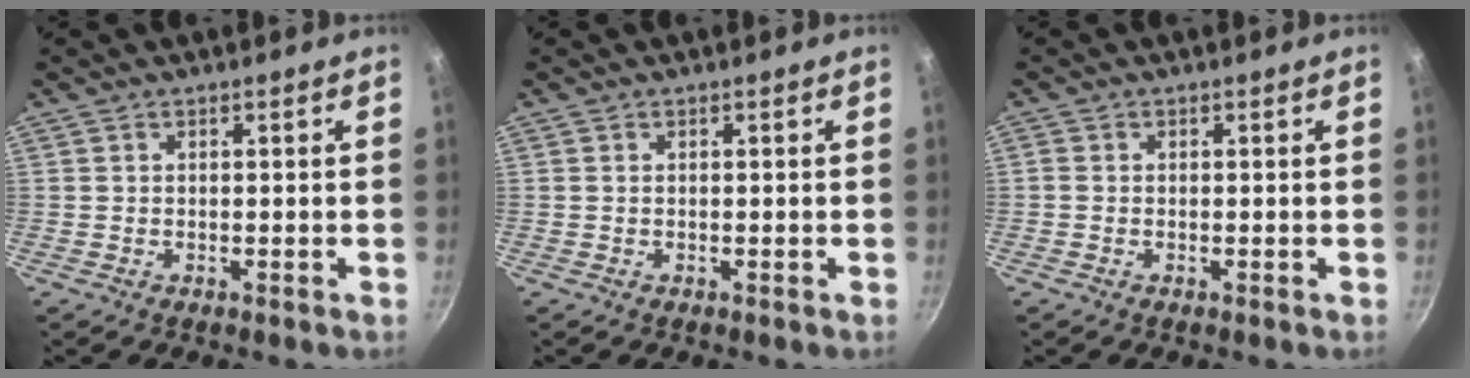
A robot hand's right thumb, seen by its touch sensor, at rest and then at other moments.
{"total": 0.0}
{"total": 0.8, "force": [-0.1, 0.7, 0.4], "torque": [-0.009, 0.003, -0.004]}